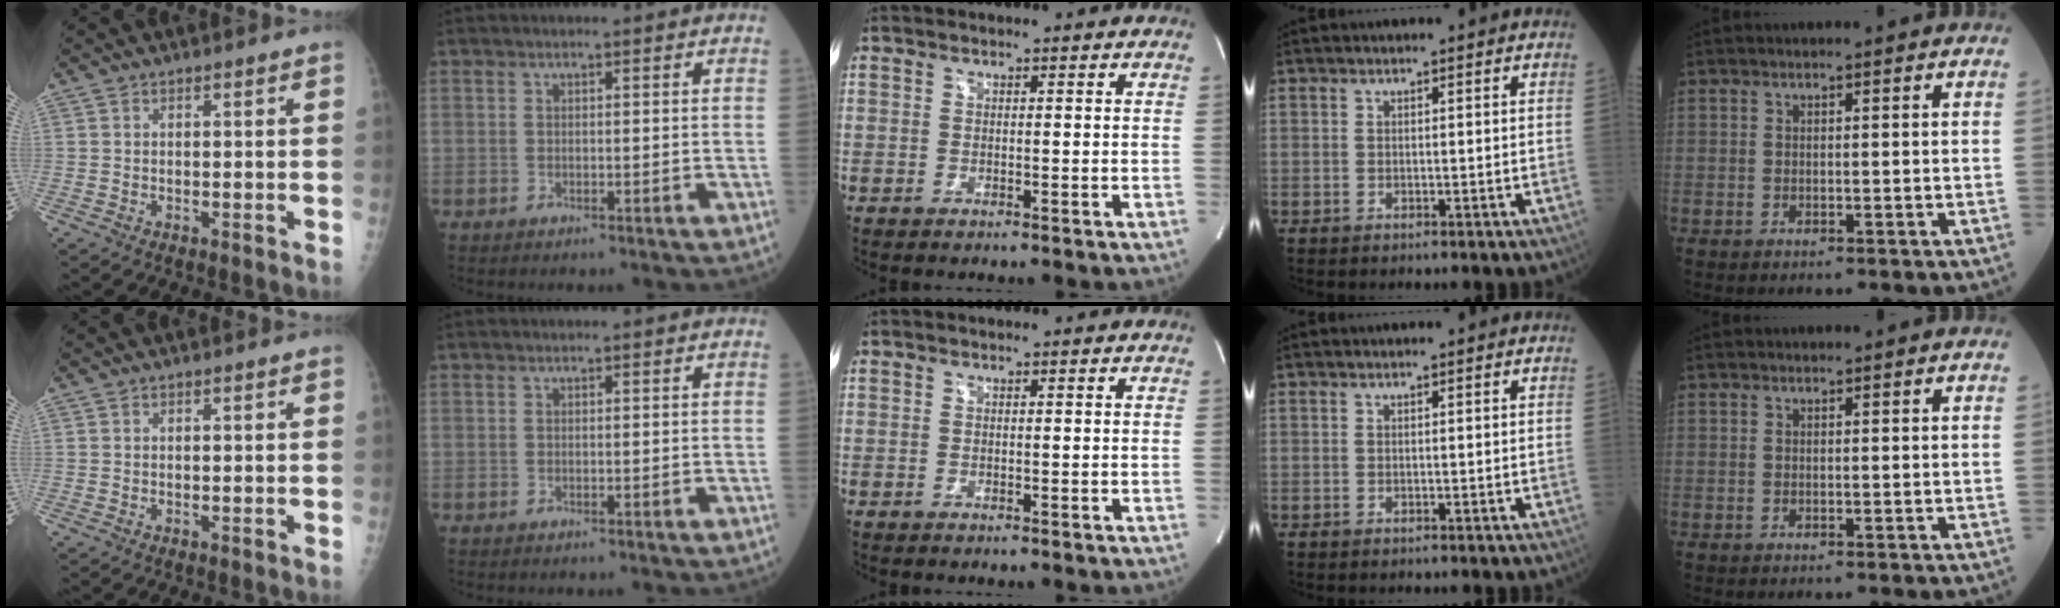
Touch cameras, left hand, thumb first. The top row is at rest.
{}